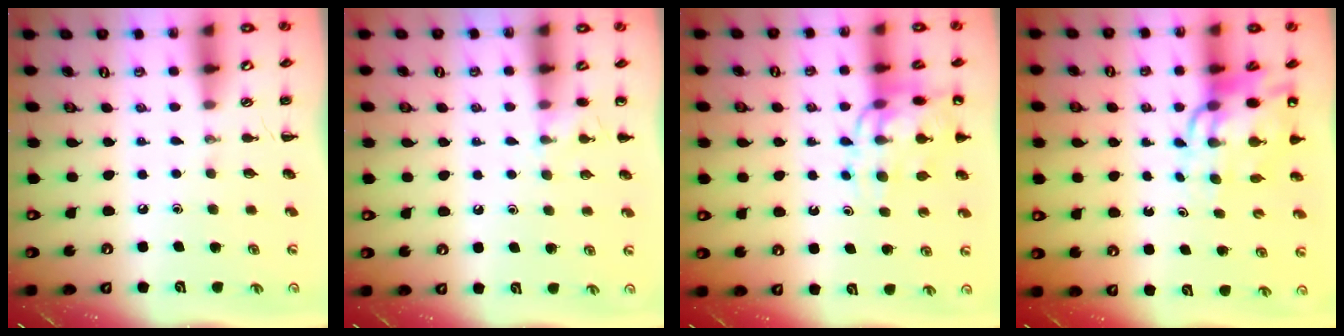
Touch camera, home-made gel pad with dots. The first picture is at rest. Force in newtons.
{"total": 5.0, "press": 4.8, "slide": 1.4}
{"total": 12.6, "press": 12.2, "slide": 3.2}
{"total": 11.7, "press": 11.2, "slide": 3.6}